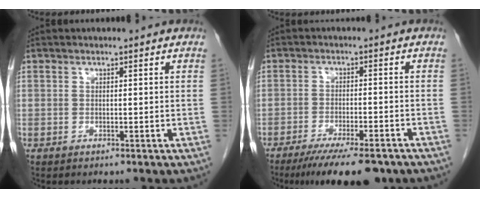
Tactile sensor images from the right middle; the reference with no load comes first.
{"total": 12.0, "force": [-9.3, 2.3, 7.3], "torque": [-0.106, -0.019, -0.140]}